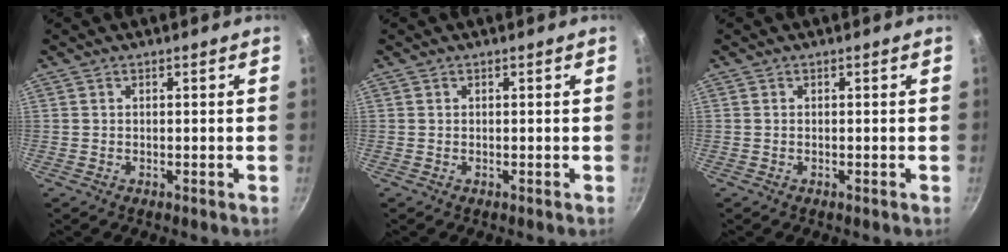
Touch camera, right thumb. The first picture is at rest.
{"total": 0.0}
{"total": 0.0}